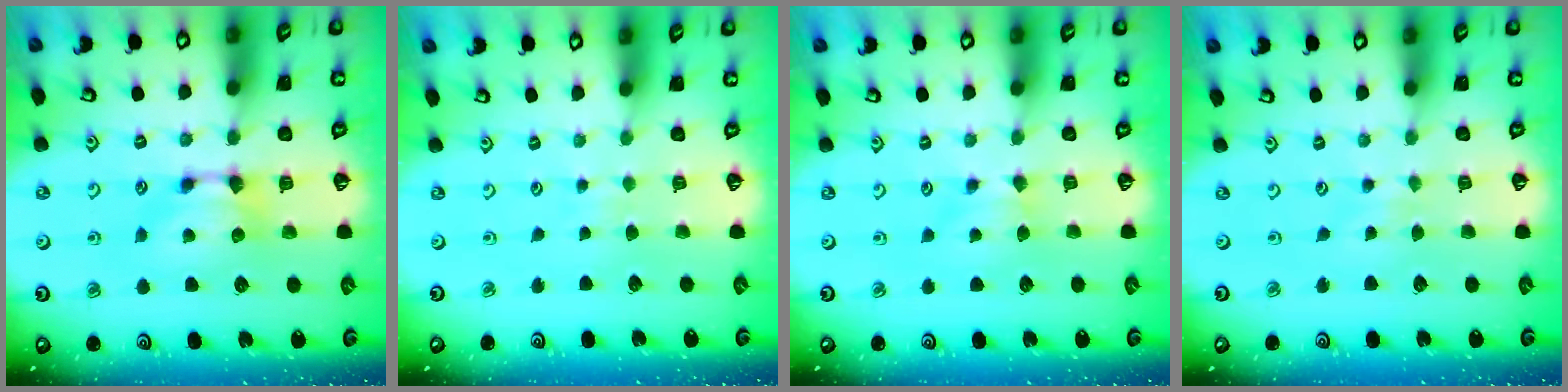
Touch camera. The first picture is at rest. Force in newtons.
{"total": 4.4, "press": 4.4, "slide": 0.3}
{"total": 2.3, "press": 2.2, "slide": 0.6}
{"total": 4.2, "press": 4.1, "slide": 0.3}